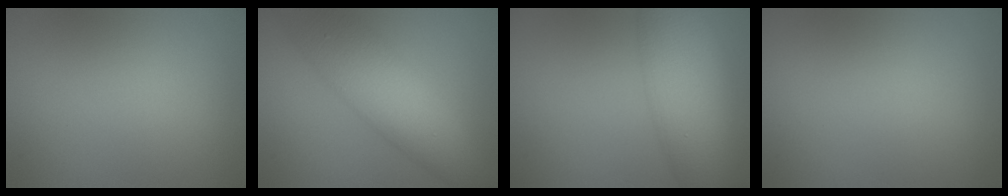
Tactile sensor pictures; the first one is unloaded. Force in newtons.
{"total": 8.5, "press": 8.5, "slide": 0.1}
{"total": 10.3, "press": 10.3, "slide": 0.6}
{"total": 0.0}